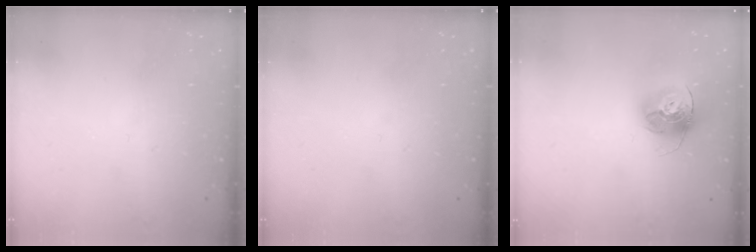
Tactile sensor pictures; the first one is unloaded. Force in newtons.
{"total": 0.0}
{"total": 14.8, "press": 14.7, "slide": 1.4}